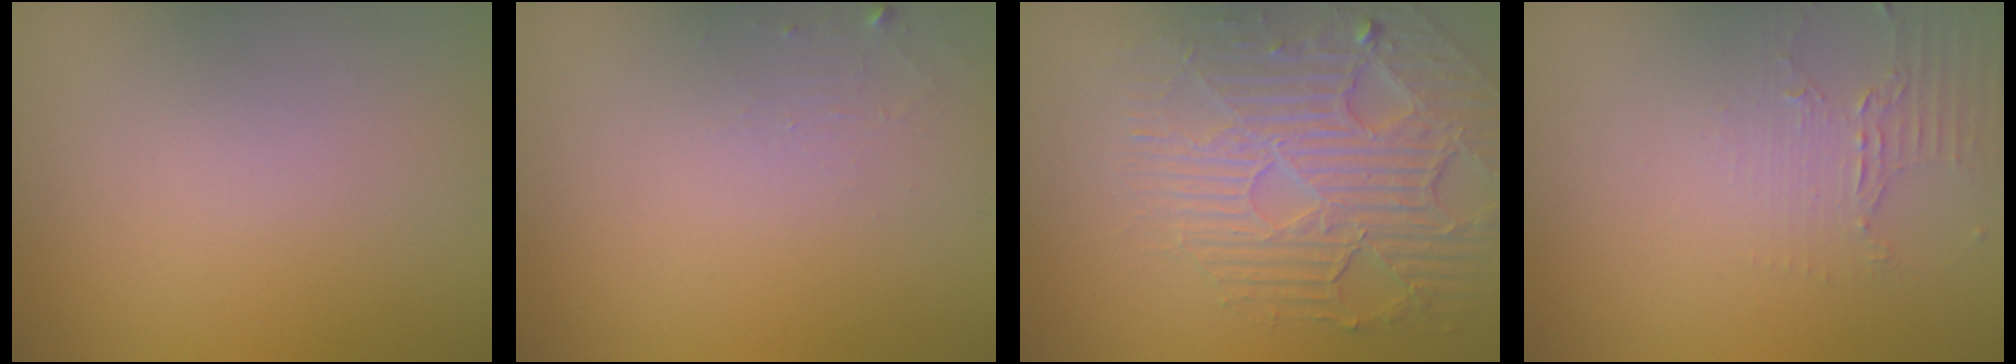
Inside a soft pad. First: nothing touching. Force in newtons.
{"total": 1.0, "press": 1.0, "slide": 0.1}
{"total": 7.1, "press": 5.1, "slide": 4.9}
{"total": 2.0, "press": 1.5, "slide": 1.4}